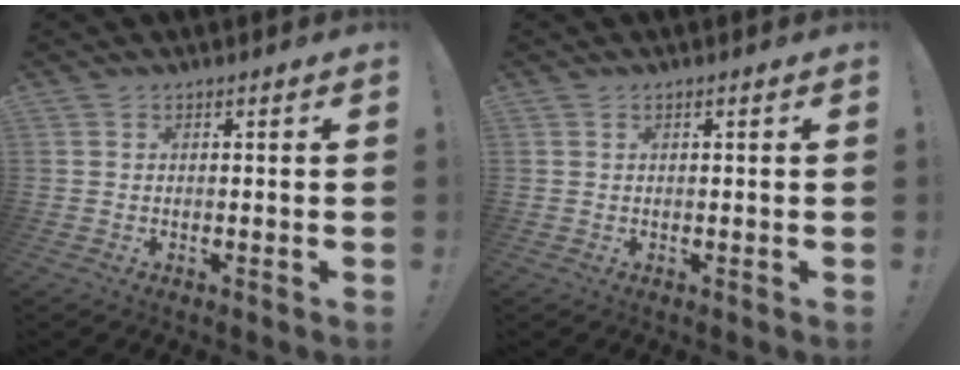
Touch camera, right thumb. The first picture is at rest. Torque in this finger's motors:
{"motor_torque": [-0.06, -0.18, 0.18, -0.06, 0.03]}